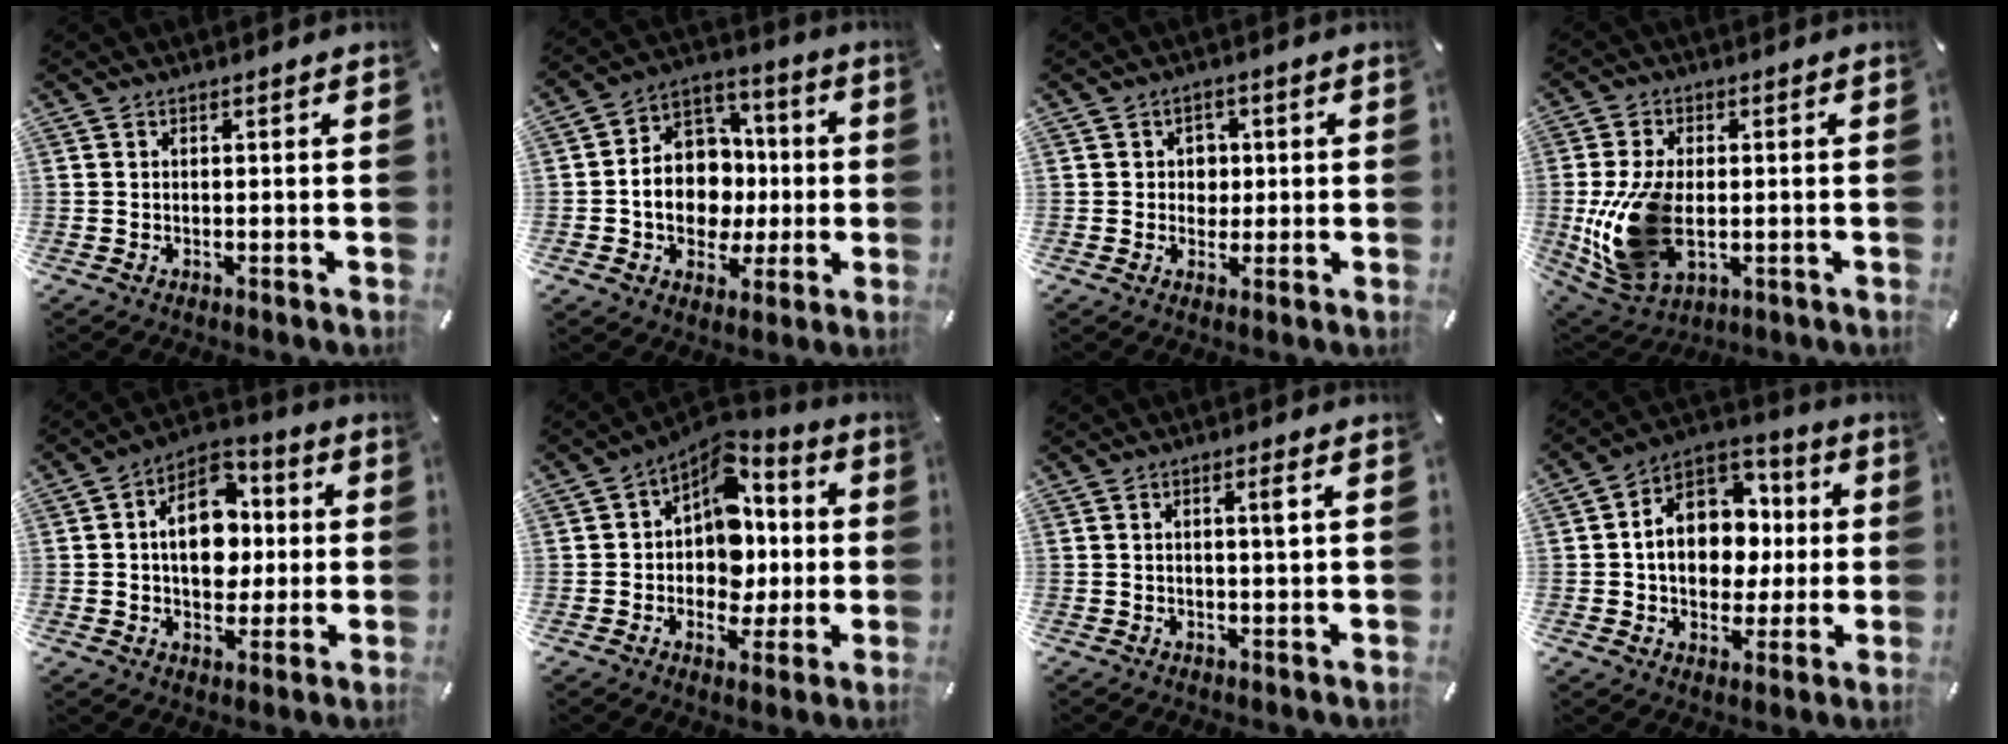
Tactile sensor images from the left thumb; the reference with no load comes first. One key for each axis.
{"total": 14.3, "fx": -1.5, "fy": 12.1, "fz": 7.4, "tx": -0.140, "ty": 0.007, "tz": -0.019}
{"total": 4.3, "fx": 0.3, "fy": 4.0, "fz": 1.3, "tx": -0.012, "ty": 0.000, "tz": 0.000}
{"total": 16.1, "fx": -1.9, "fy": 10.1, "fz": 12.4, "tx": -0.276, "ty": -0.009, "tz": -0.029}
{"total": 14.2, "fx": 1.2, "fy": 10.3, "fz": 9.7, "tx": -0.152, "ty": 0.003, "tz": 0.023}
{"total": 12.4, "fx": 1.7, "fy": 10.4, "fz": 6.5, "tx": -0.098, "ty": -0.022, "tz": 0.037}
{"total": 2.4, "fx": 0.5, "fy": 0.3, "fz": 2.3, "tx": -0.037, "ty": -0.002, "tz": 0.005}
{"total": 14.1, "fx": 0.1, "fy": 11.6, "fz": 8.0, "tx": -0.139, "ty": -0.002, "tz": 0.005}